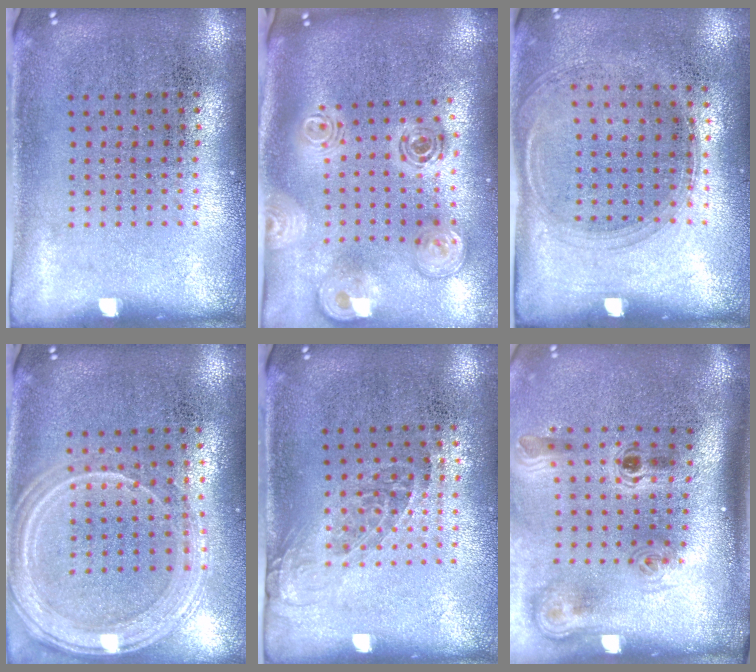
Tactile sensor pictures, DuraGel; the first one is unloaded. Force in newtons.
{"total": 2.0, "press": 1.7, "slide": 1.1}
{"total": 1.3, "press": 1.1, "slide": 0.7}
{"total": 1.4, "press": 1.4, "slide": 0.2}
{"total": 1.2, "press": 1.0, "slide": 0.7}
{"total": 2.3, "press": 1.5, "slide": 1.7}